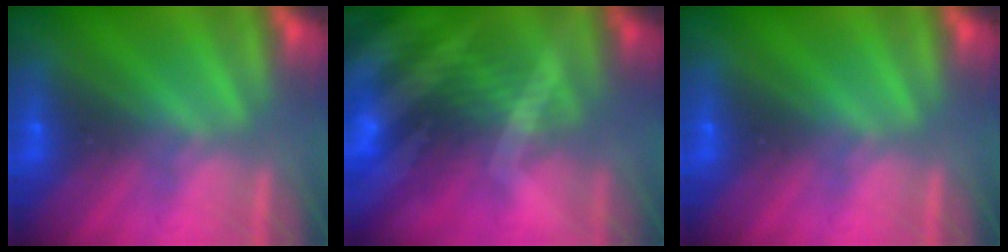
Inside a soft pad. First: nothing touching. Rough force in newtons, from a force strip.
{"total": 9.6}
{"total": 0.0}